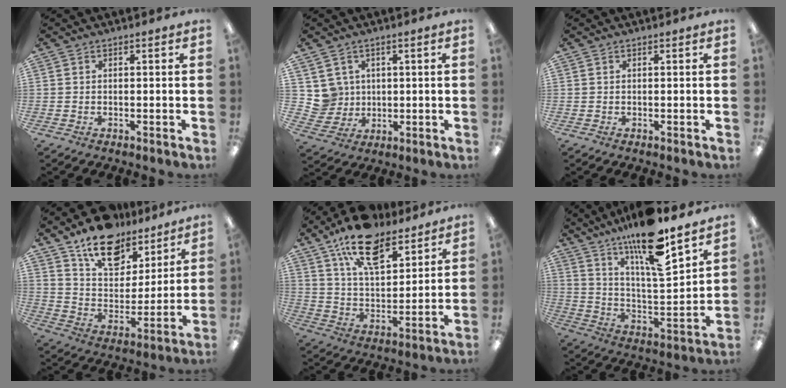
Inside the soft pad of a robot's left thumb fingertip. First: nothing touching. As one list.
[{"total": 5.8, "force": [2.5, 5.3, -0.3], "torque": [-0.008, -0.005, 0.050]}, {"total": 0.0}, {"total": 15.7, "force": [11.8, 8.3, 6.2], "torque": [-0.105, -0.075, 0.214]}, {"total": 16.5, "force": [11.6, 7.5, 9.1], "torque": [-0.157, -0.055, 0.206]}, {"total": 16.7, "force": [13.2, 2.8, 9.9], "torque": [-0.180, -0.093, 0.220]}]